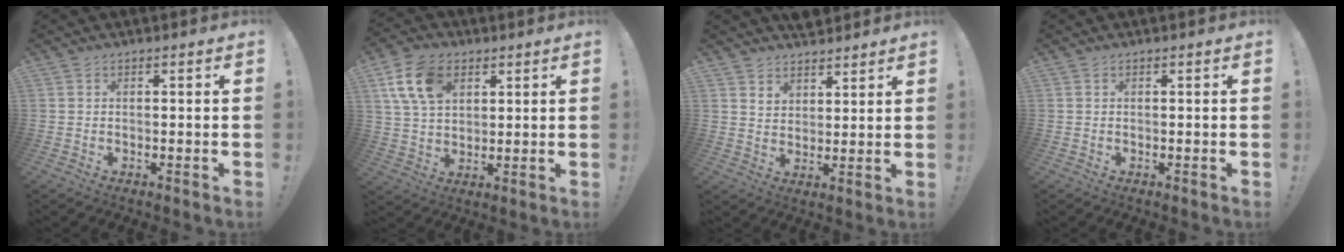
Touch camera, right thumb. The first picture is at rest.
{"total": 13.1, "force": [5.6, 8.9, 7.8], "torque": [-0.138, -0.005, 0.110]}
{"total": 5.4, "force": [4.5, 3.0, 0.1], "torque": [0.004, -0.037, 0.083]}
{"total": 0.0}